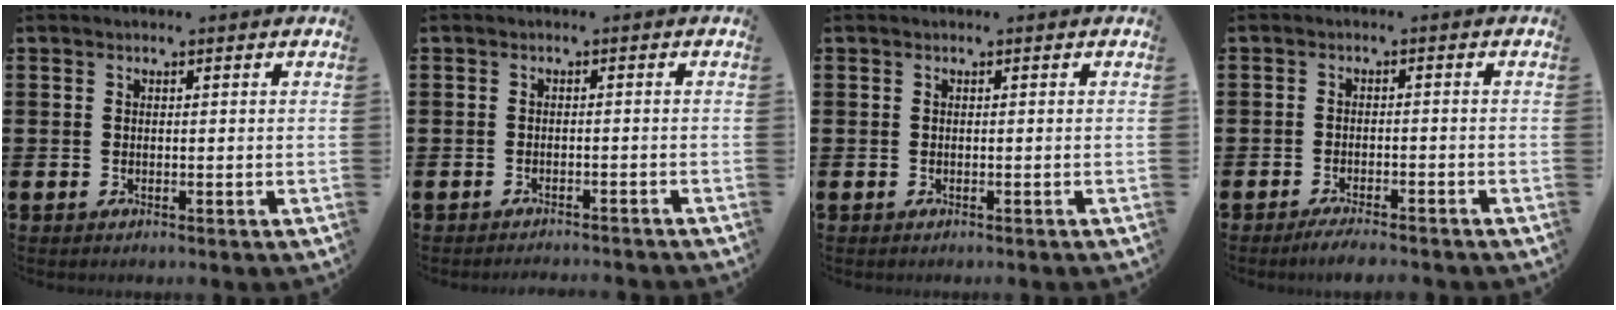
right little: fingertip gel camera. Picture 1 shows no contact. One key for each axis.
{"total": 1.0, "fx": -1.0, "fy": -0.1, "fz": 0.0, "tx": -0.001, "ty": 0.002, "tz": -0.022}
{"total": 0.0}
{"total": 1.9, "fx": -1.7, "fy": -0.1, "fz": 0.9, "tx": -0.013, "ty": 0.007, "tz": -0.032}